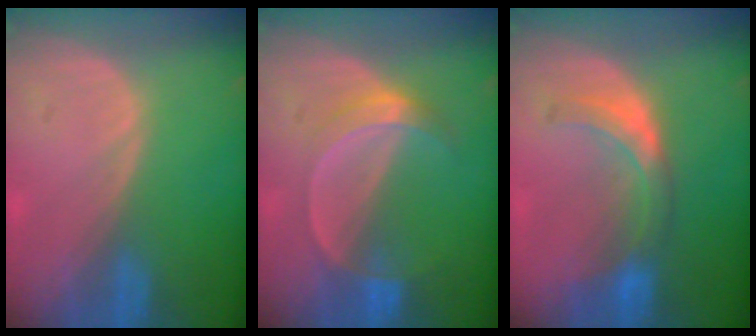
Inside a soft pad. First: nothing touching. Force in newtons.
{"total": 5.3, "press": 4.8, "slide": 2.3}
{"total": 5.9, "press": 5.9, "slide": 0.6}